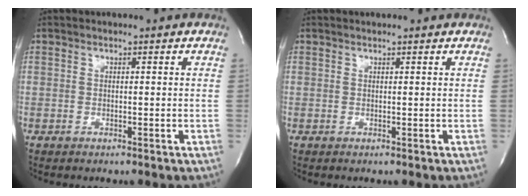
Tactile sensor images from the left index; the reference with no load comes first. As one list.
[{"total": 1.3, "force": [1.2, 0.2, 0.5], "torque": [-0.008, 0.012, 0.016]}]